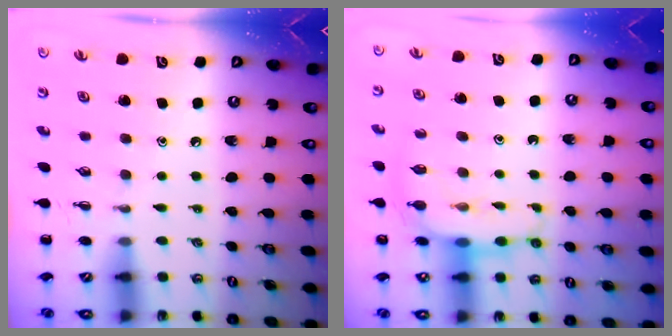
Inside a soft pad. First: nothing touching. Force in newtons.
{"total": 10.1, "press": 10.0, "slide": 1.7}